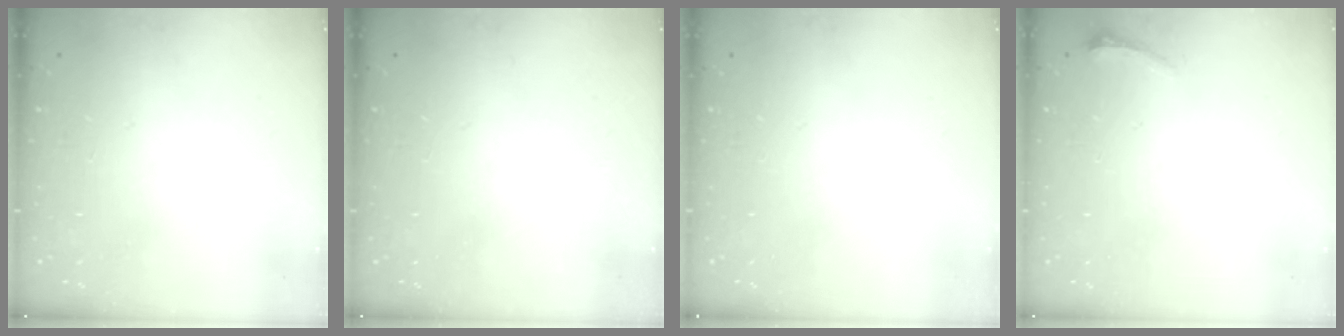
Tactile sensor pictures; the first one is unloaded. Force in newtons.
{"total": 0.0}
{"total": 0.0}
{"total": 4.2, "press": 3.9, "slide": 1.7}